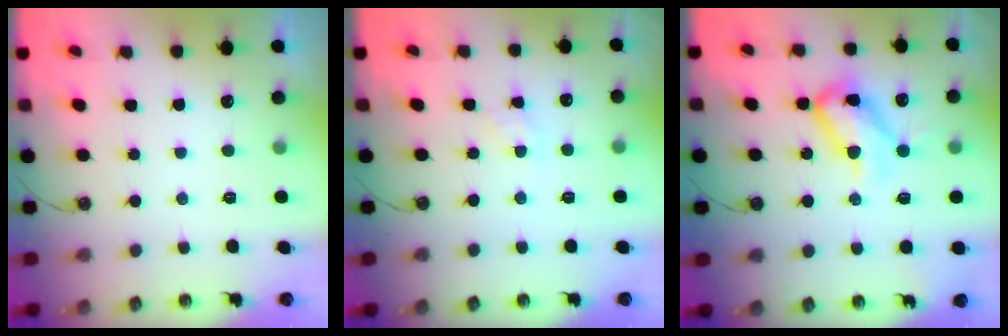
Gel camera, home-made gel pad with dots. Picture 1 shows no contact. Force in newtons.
{"total": 2.6, "press": 2.6, "slide": 0.4}
{"total": 15.3, "press": 15.2, "slide": 1.2}